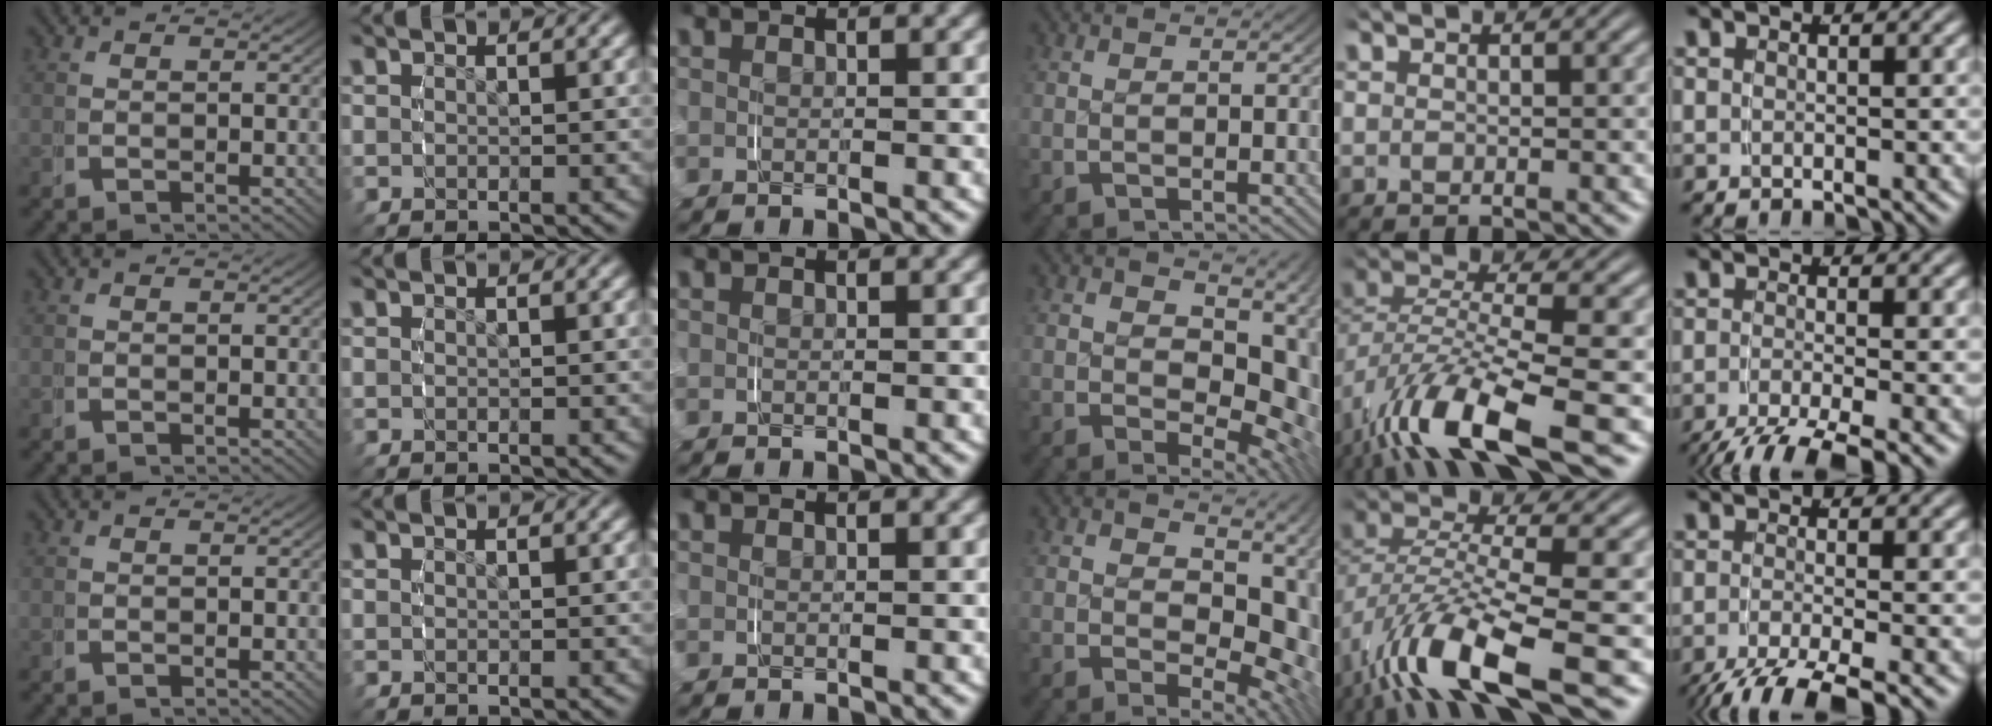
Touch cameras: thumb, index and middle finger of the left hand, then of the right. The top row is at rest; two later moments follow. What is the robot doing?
{"motion": "grasp_and_lifting", "object": "plastic wrap"}